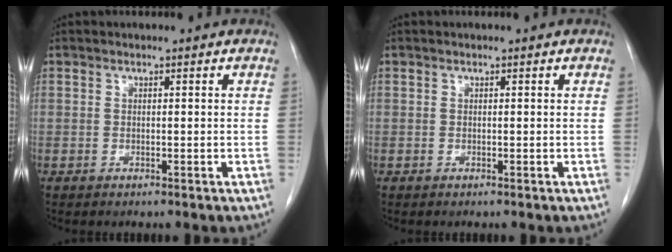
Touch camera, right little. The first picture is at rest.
{"total": 0.0}